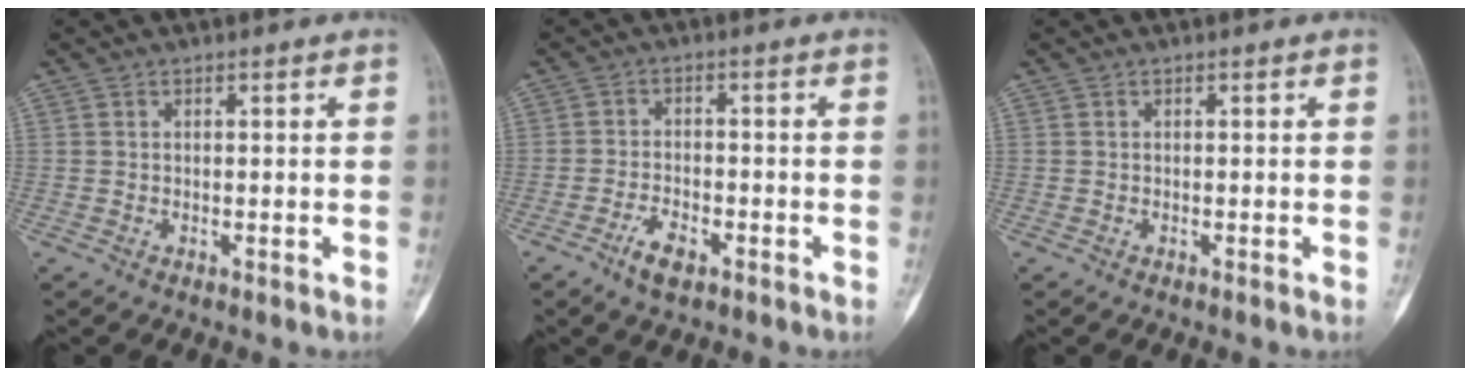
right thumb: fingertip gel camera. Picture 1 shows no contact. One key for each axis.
{"total": 4.2, "fx": -2.6, "fy": 1.8, "fz": 2.8, "tx": -0.054, "ty": 0.014, "tz": -0.047}
{"total": 0.0}